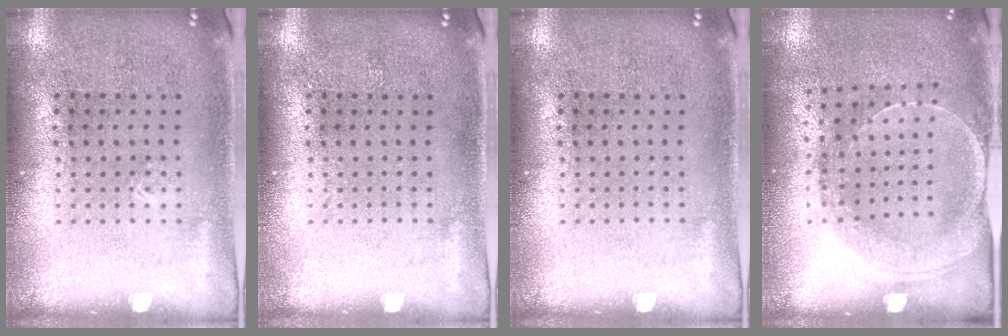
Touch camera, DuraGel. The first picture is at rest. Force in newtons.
{"total": 0.0}
{"total": 0.0}
{"total": 1.5, "press": 1.5, "slide": 0.3}